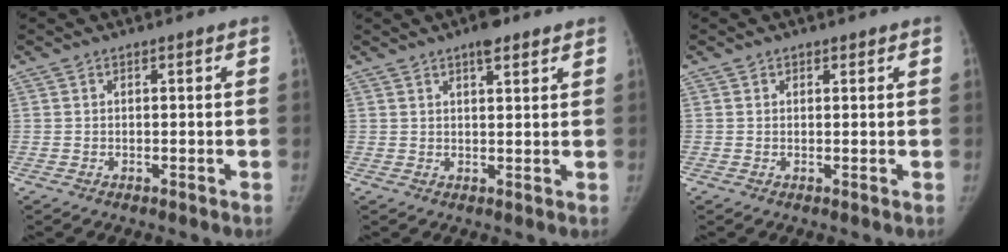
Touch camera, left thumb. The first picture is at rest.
{"total": 4.4, "force": [3.0, 1.5, 2.9], "torque": [-0.034, -0.013, 0.041]}
{"total": 1.0, "force": [0.8, 0.7, 0.1], "torque": [0.014, -0.005, 0.006]}